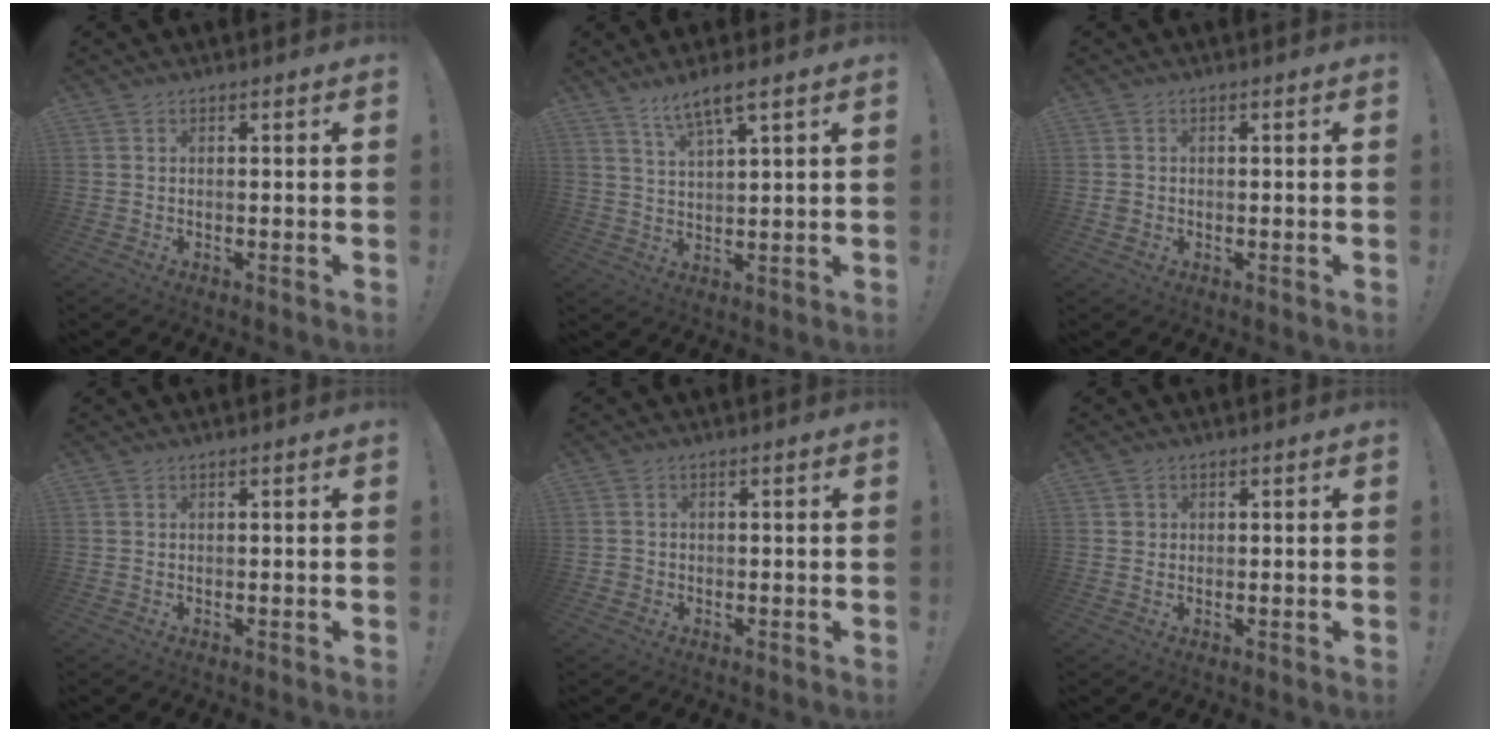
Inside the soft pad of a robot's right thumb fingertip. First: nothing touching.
{"total": 6.0, "force": [4.4, 0.5, 4.0], "torque": [-0.077, -0.020, 0.076]}
{"total": 1.6, "force": [-0.4, 1.4, 0.7], "torque": [-0.013, 0.005, -0.008]}
{"total": 0.0}
{"total": 1.6, "force": [-0.8, 1.3, 0.4], "torque": [-0.006, 0.005, -0.015]}
{"total": 1.4, "force": [0.5, 1.3, 0.2], "torque": [0.001, 0.001, 0.008]}